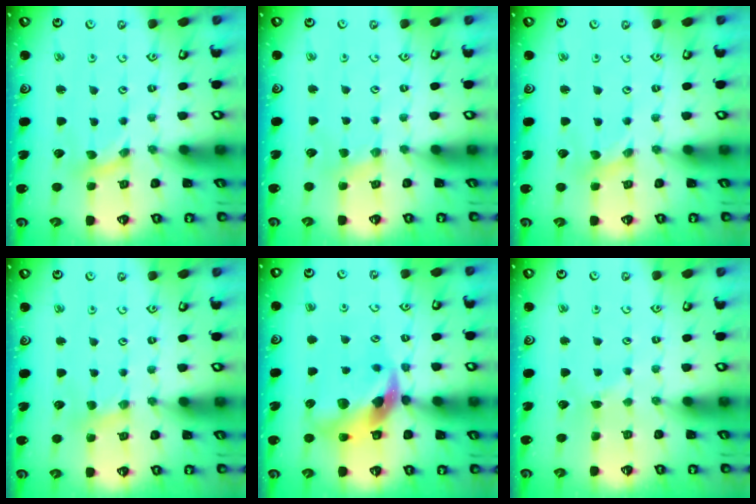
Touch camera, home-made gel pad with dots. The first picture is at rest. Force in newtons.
{"total": 2.7, "press": 2.6, "slide": 0.4}
{"total": 0.0}
{"total": 2.4, "press": 2.4, "slide": 0.5}
{"total": 12.4, "press": 12.2, "slide": 2.2}
{"total": 3.0, "press": 3.0, "slide": 0.4}